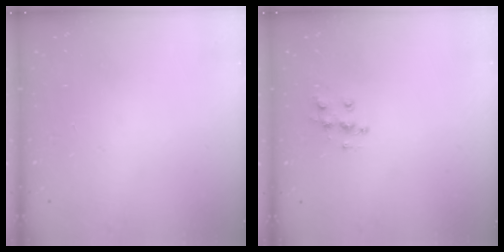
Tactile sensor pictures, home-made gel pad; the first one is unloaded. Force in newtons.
{"total": 7.3, "press": 7.3, "slide": 0.1}